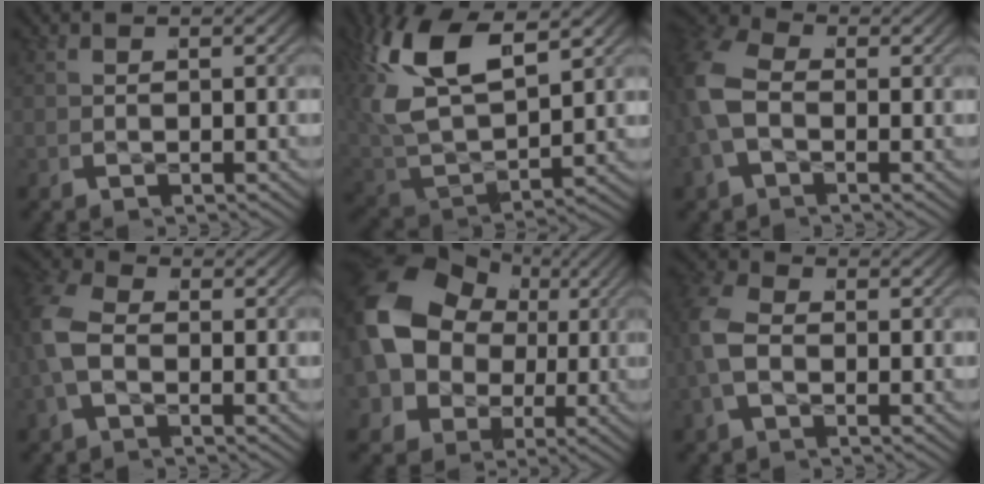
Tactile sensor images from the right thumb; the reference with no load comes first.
{"total": 10.5, "force": [2.2, 6.8, 7.6], "torque": [-0.199, -0.022, 0.053]}
{"total": 6.4, "force": [0.2, 4.8, 4.2], "torque": [-0.117, -0.008, 0.006]}
{"total": 5.7, "force": [0.3, 4.3, 3.8], "torque": [-0.108, -0.007, 0.008]}
{"total": 15.0, "force": [0.6, 11.8, 9.2], "torque": [-0.230, -0.052, 0.027]}
{"total": 5.1, "force": [0.1, 3.9, 3.4], "torque": [-0.103, -0.011, 0.009]}